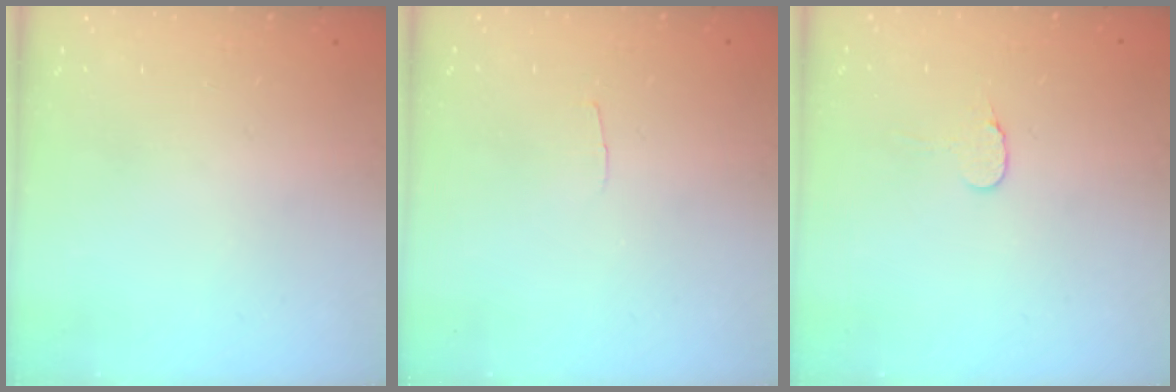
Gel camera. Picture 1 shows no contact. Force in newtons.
{"total": 2.0, "press": 2.0, "slide": 0.2}
{"total": 4.5, "press": 4.5, "slide": 0.4}